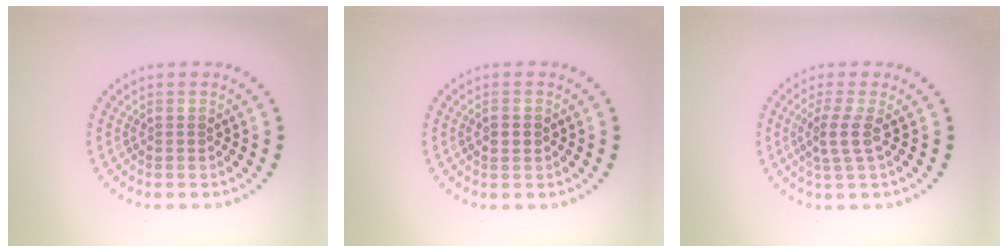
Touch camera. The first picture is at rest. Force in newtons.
{"total": 1.0, "press": 1.0, "slide": 0.2}
{"total": 2.1, "press": 1.6, "slide": 1.4}